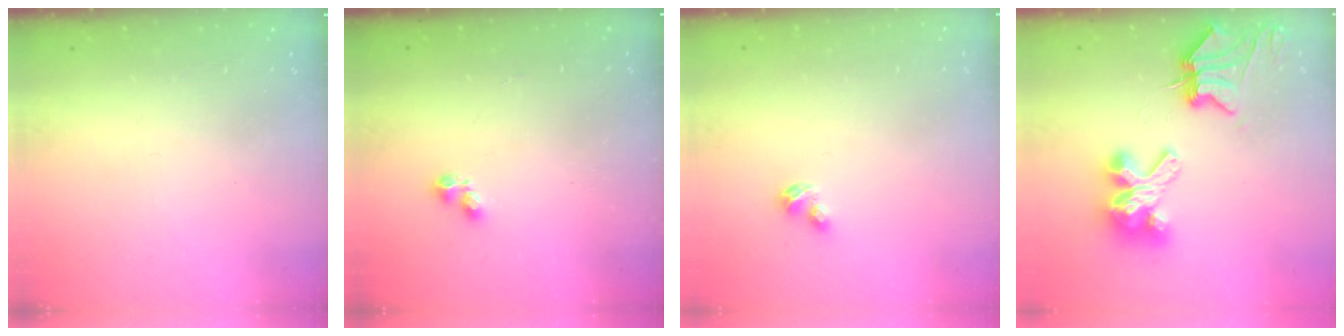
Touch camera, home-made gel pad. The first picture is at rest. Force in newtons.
{"total": 2.2, "press": 2.2, "slide": 0.3}
{"total": 1.9, "press": 1.8, "slide": 0.4}
{"total": 9.4, "press": 9.4, "slide": 1.2}